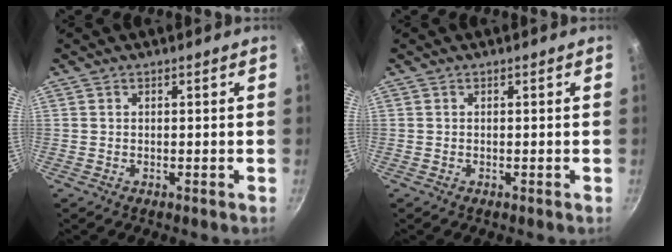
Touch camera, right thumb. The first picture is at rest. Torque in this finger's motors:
{"motor_torque": [0.15, 0.05, 0.50, 0.19, 0.03]}